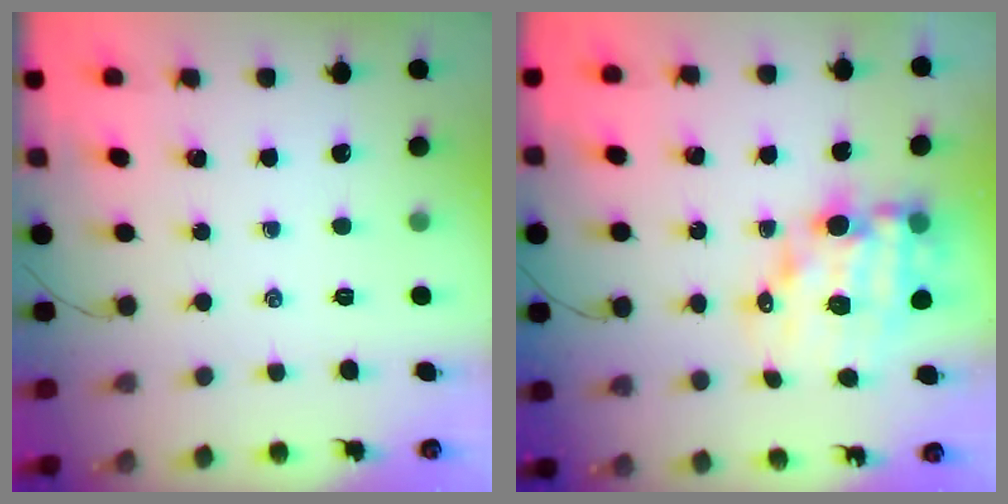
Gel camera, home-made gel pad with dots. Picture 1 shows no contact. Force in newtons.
{"total": 13.6, "press": 13.1, "slide": 3.6}